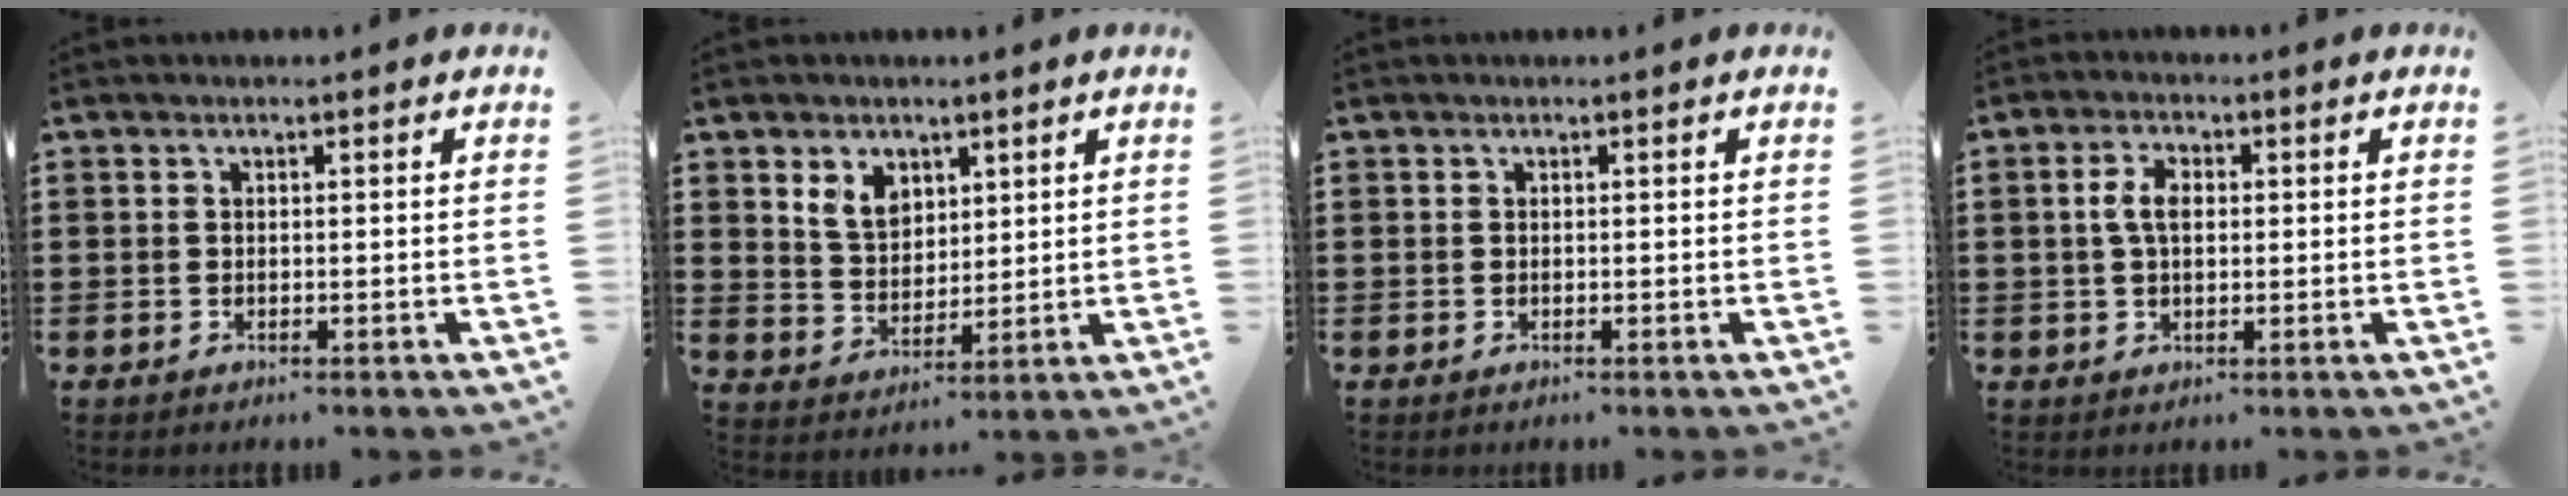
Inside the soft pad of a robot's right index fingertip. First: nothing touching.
{"total": 5.1, "force": [2.9, 3.6, 2.1], "torque": [-0.056, 0.013, 0.055]}
{"total": 0.0}
{"total": 4.0, "force": [0.4, 2.2, 3.3], "torque": [-0.068, 0.011, 0.005]}